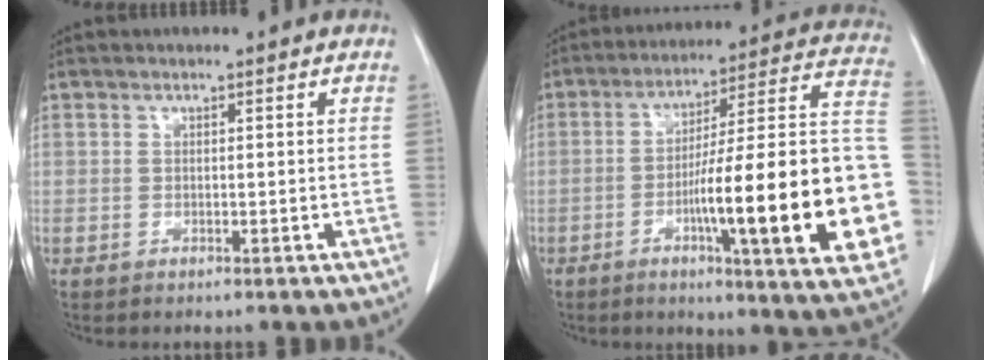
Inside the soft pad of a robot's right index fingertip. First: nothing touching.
{"total": 26.5, "force": [-6.2, 2.0, 25.7], "torque": [-0.272, 0.010, -0.092]}